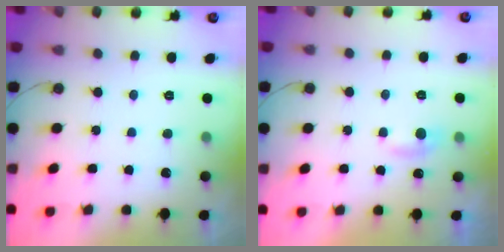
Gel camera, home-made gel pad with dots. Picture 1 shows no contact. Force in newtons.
{"total": 4.8, "press": 4.8, "slide": 0.7}